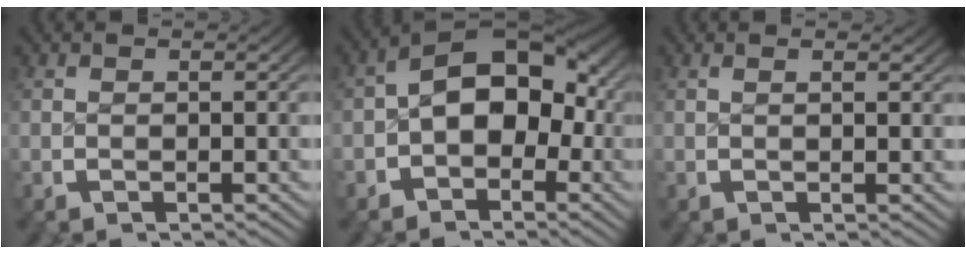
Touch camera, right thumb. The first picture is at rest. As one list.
[{"total": 9.7, "force": [-0.4, 6.3, 7.4], "torque": [-0.118, -0.019, 0.000]}, {"total": 0.6, "force": [0.4, -0.1, 0.4], "torque": [-0.011, -0.003, 0.011]}]